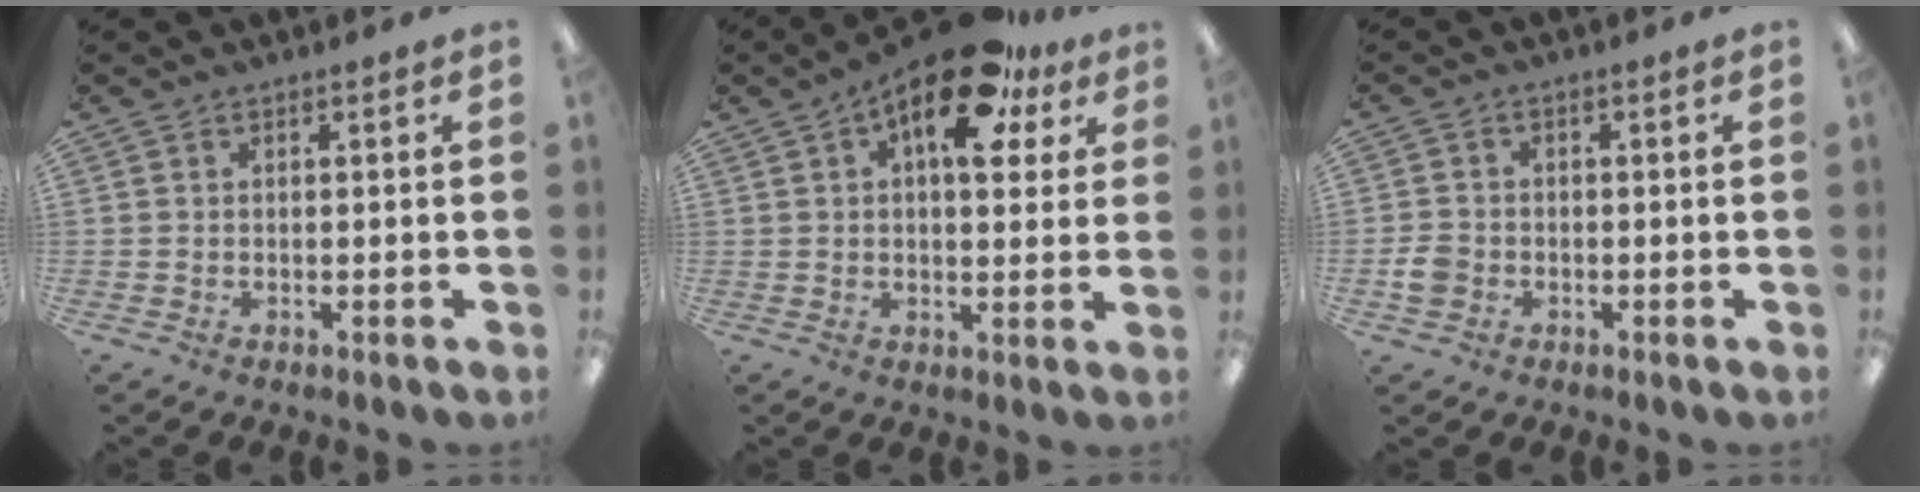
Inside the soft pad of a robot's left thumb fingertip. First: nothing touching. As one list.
[{"total": 16.9, "force": [8.7, 7.4, 12.4], "torque": [-0.177, -0.031, 0.140]}, {"total": 3.6, "force": [-1.1, 3.1, 1.6], "torque": [-0.031, 0.005, -0.021]}]